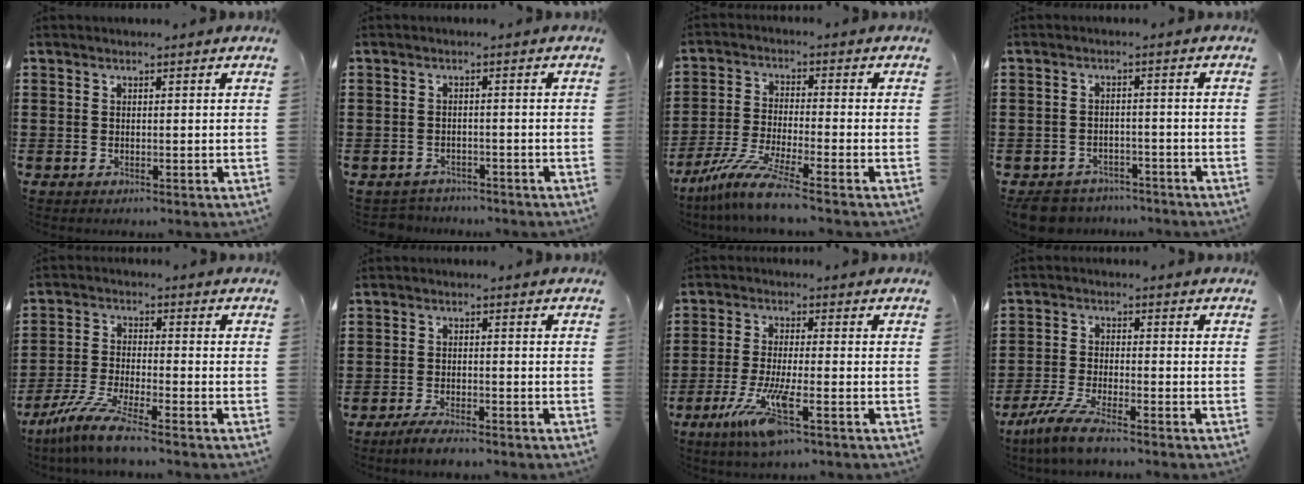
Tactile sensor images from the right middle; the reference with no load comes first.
{"total": 1.8, "force": [-1.8, 0.4, -0.3], "torque": [-0.003, -0.001, -0.041]}
{"total": 7.7, "force": [-6.2, -0.1, 4.4], "torque": [-0.103, -0.018, -0.123]}
{"total": 4.3, "force": [-4.1, 1.0, 0.1], "torque": [-0.011, 0.007, -0.087]}
{"total": 7.4, "force": [-6.2, 0.1, 4.0], "torque": [-0.094, -0.015, -0.122]}
{"total": 2.9, "force": [-2.7, 0.1, 1.1], "torque": [-0.020, 0.002, -0.052]}
{"total": 8.5, "force": [-4.2, 1.3, 7.3], "torque": [-0.156, -0.014, -0.077]}
{"total": 5.8, "force": [-4.9, 0.3, 3.2], "torque": [-0.088, -0.020, -0.099]}